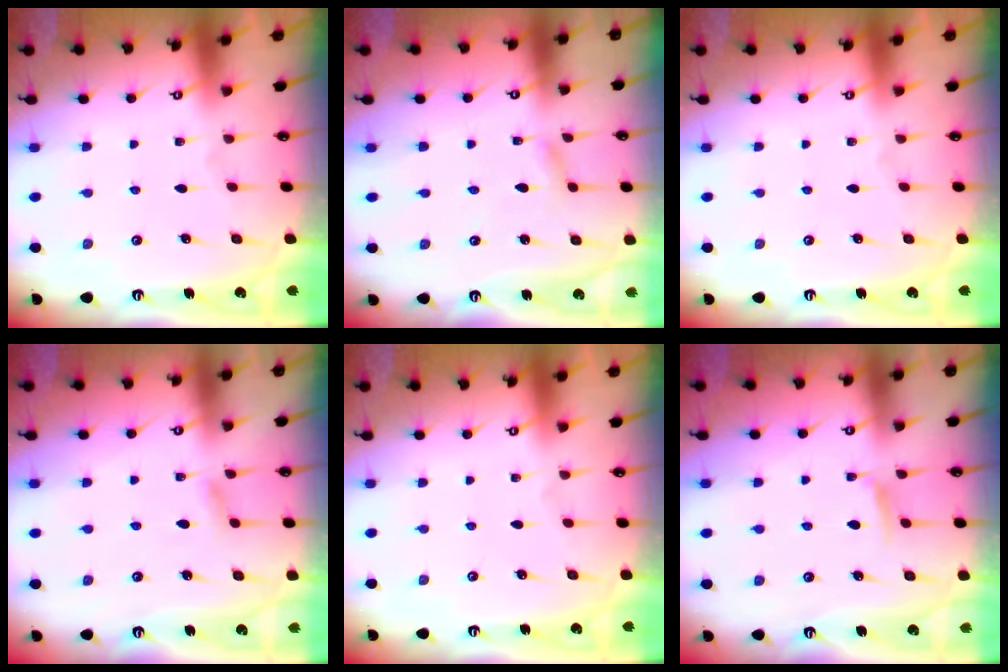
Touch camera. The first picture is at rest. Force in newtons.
{"total": 2.1, "press": 2.1, "slide": 0.2}
{"total": 0.0}
{"total": 4.6, "press": 4.5, "slide": 0.6}
{"total": 0.0}
{"total": 5.0, "press": 4.9, "slide": 0.7}